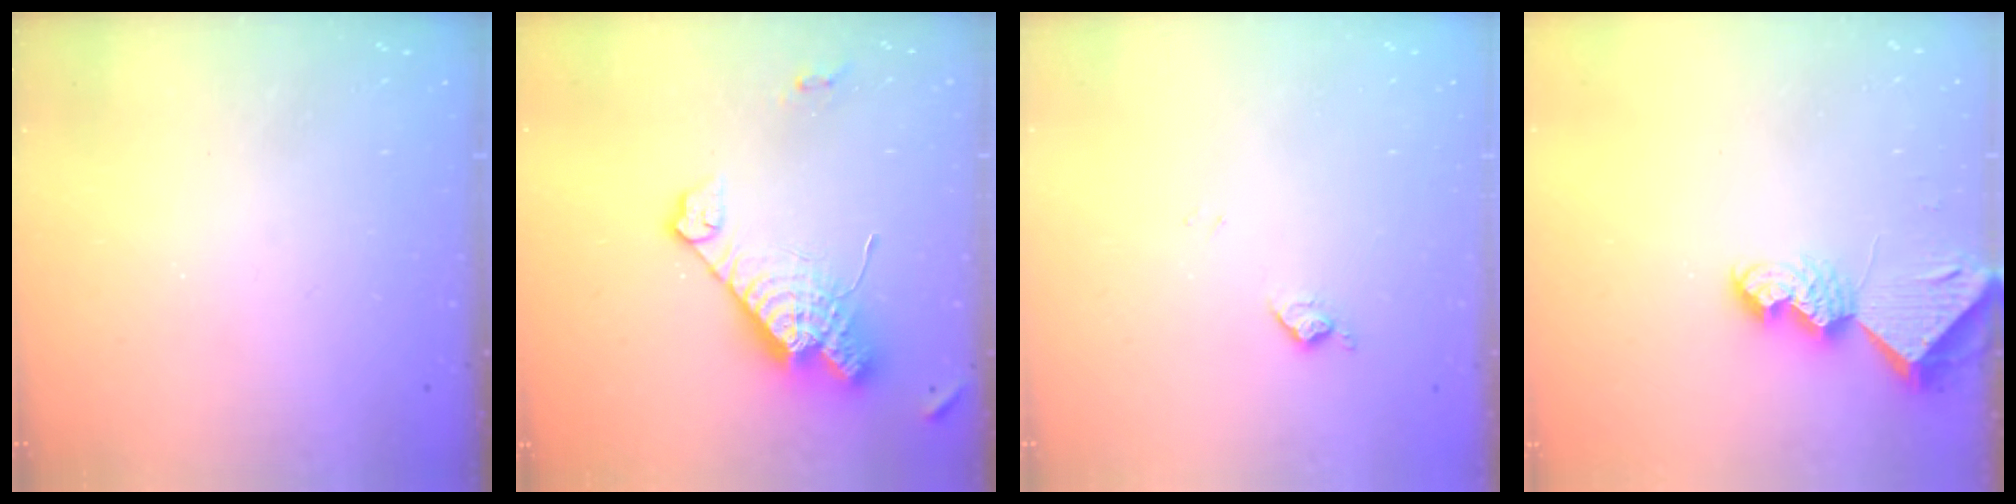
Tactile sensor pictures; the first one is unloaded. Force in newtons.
{"total": 23.1, "press": 23.0, "slide": 2.1}
{"total": 7.7, "press": 7.7, "slide": 0.7}
{"total": 7.6, "press": 7.5, "slide": 0.7}